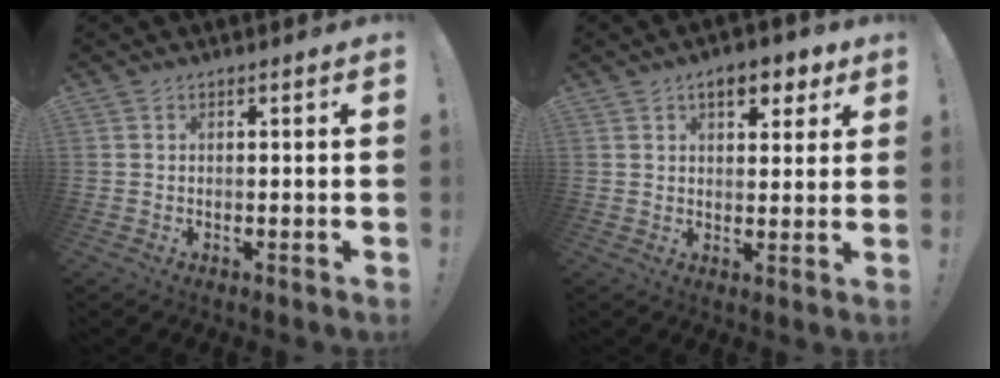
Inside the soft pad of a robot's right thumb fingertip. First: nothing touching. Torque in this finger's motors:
{"motor_torque": [-0.65, 0.74, 0.47, 0.20, -0.01]}